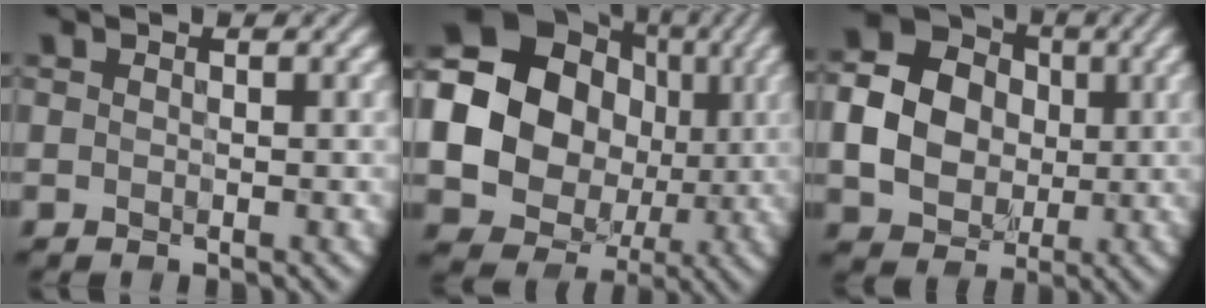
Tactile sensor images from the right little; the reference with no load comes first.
{"total": 22.0, "force": [1.3, 20.0, 9.0], "torque": [-0.216, 0.018, -0.019]}
{"total": 8.0, "force": [-0.3, 7.0, 3.9], "torque": [-0.086, 0.013, -0.006]}